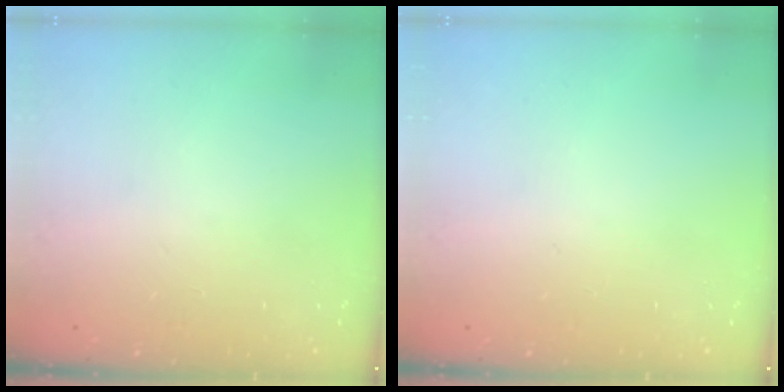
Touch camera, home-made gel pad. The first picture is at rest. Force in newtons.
{"total": 0.0}